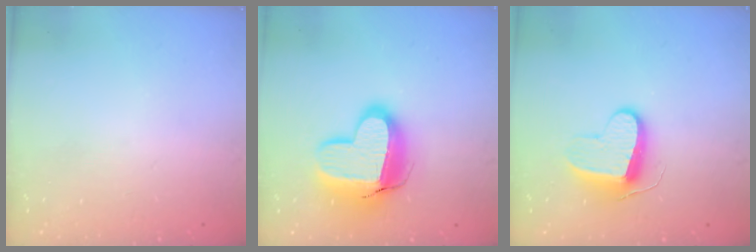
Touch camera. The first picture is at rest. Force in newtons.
{"total": 17.3, "press": 17.2, "slide": 1.3}
{"total": 10.2, "press": 10.2, "slide": 0.3}